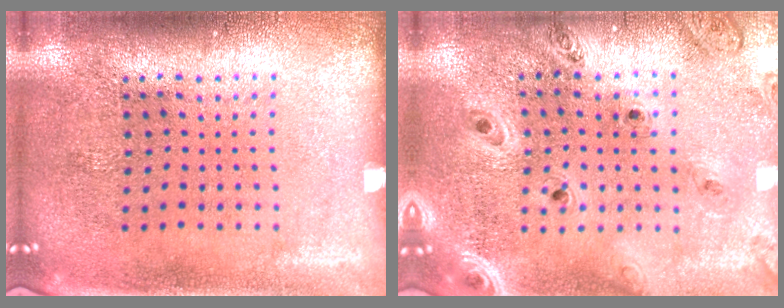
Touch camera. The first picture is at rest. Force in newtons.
{"total": 1.3, "press": 1.3, "slide": 0.2}